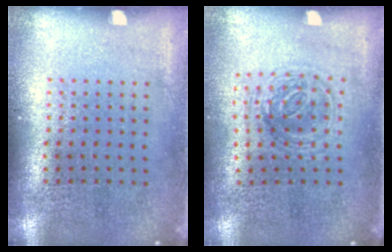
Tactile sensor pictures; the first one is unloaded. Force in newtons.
{"total": 1.2, "press": 1.1, "slide": 0.4}